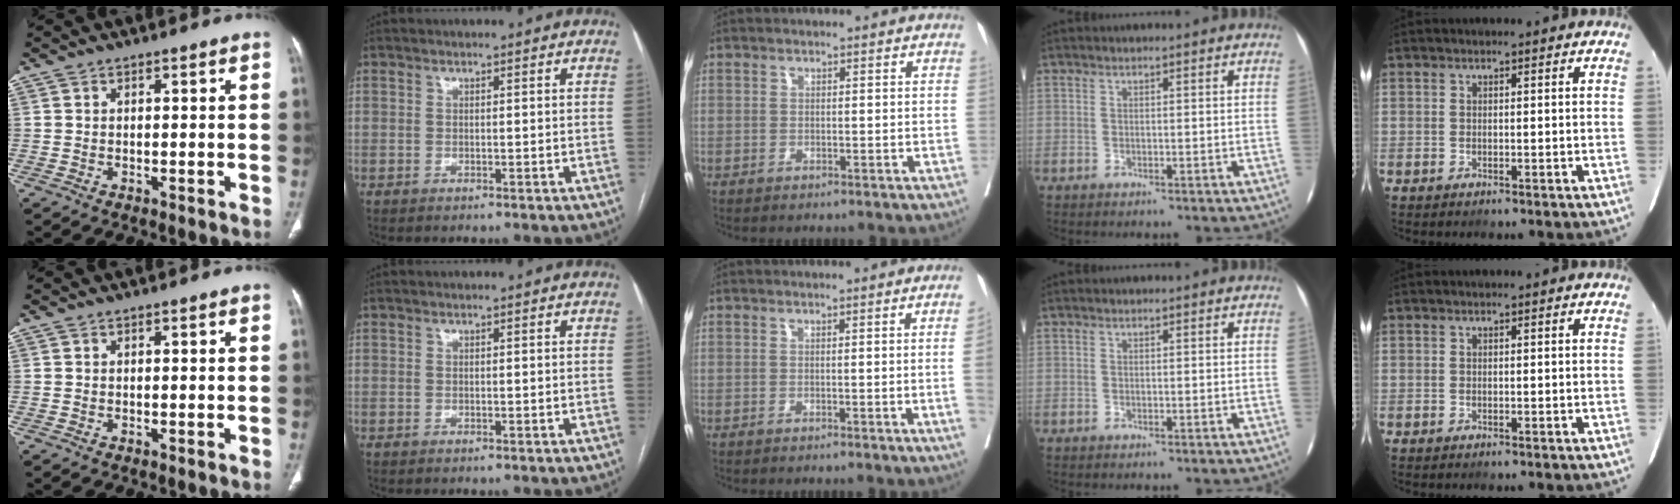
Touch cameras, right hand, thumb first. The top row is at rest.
{"middle": {"total": 2.8, "force": [-0.3, -1.2, 2.5], "torque": [-0.032, -0.004, 0.000]}}